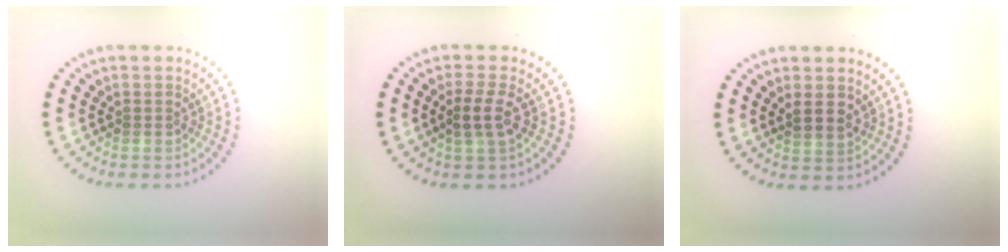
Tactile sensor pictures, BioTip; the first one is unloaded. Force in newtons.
{"total": 2.2, "press": 2.0, "slide": 0.9}
{"total": 1.3, "press": 1.2, "slide": 0.5}